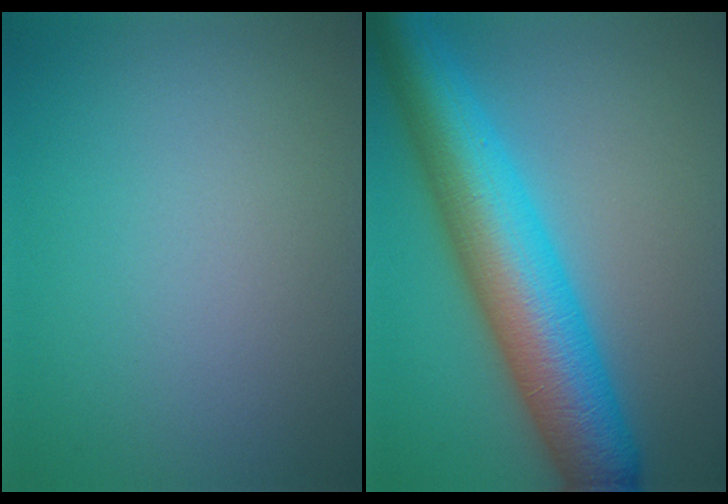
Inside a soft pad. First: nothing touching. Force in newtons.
{"total": 10.5, "press": 10.5, "slide": 0.3}